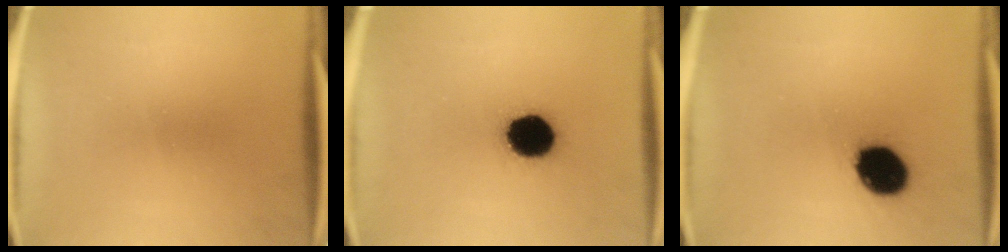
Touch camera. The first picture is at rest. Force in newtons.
{"total": 14.1}
{"total": 12.9}